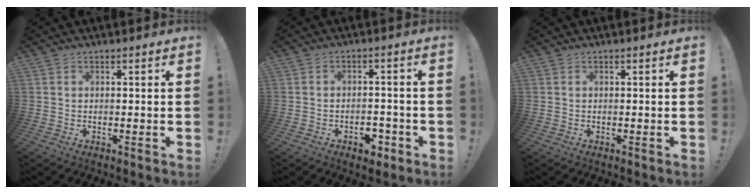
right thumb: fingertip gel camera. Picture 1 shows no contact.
{"total": 5.1, "force": [-2.7, 3.2, 2.9], "torque": [-0.022, 0.014, -0.047]}
{"total": 0.0}